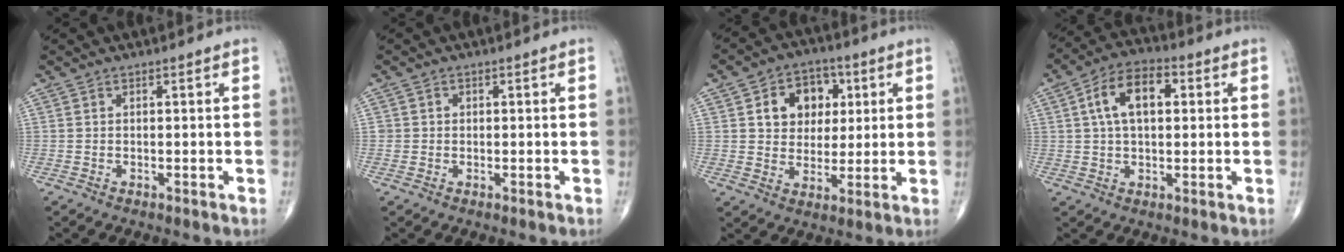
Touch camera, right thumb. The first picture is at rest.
{"total": 1.3, "force": [0.0, 1.3, 0.1], "torque": [0.007, 0.005, -0.001]}
{"total": 10.7, "force": [3.0, 8.4, 5.9], "torque": [-0.041, -0.001, 0.049]}
{"total": 10.3, "force": [2.3, 5.8, 8.2], "torque": [-0.137, 0.021, 0.035]}